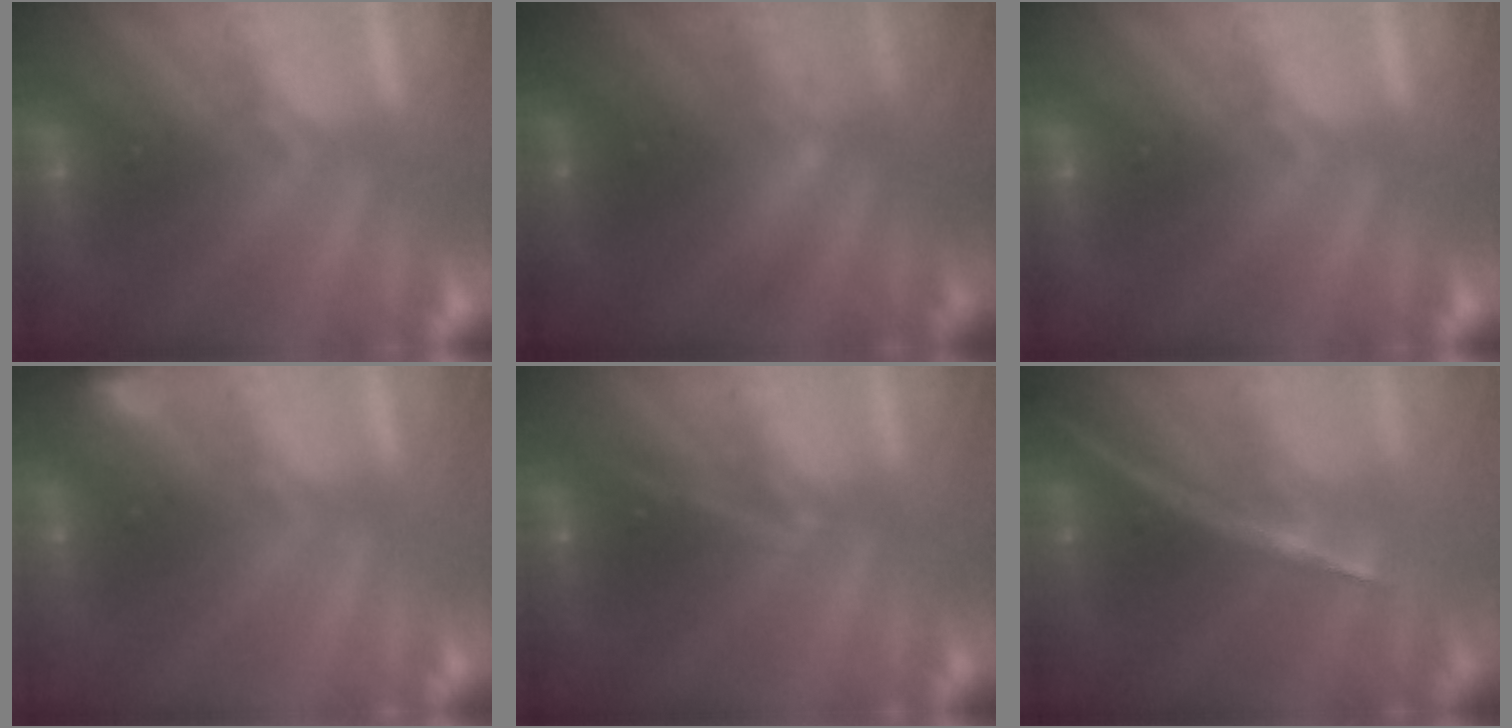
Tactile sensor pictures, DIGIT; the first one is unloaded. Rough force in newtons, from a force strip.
{"total": 1.6}
{"total": 0.0}
{"total": 2.9}
{"total": 2.3}
{"total": 1.8}